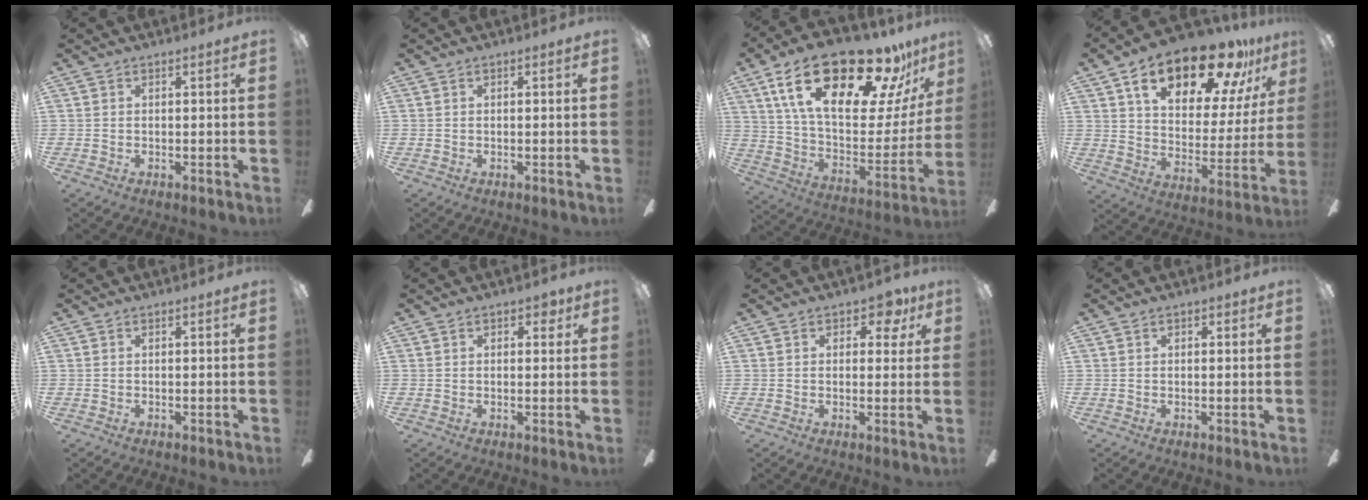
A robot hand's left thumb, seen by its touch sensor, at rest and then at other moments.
{"total": 0.0}
{"total": 29.0, "force": [18.3, 11.0, 19.5], "torque": [-0.335, -0.105, 0.312]}
{"total": 22.1, "force": [14.2, 10.1, 13.7], "torque": [-0.214, -0.071, 0.239]}
{"total": 0.0}
{"total": 2.5, "force": [1.2, 1.5, 1.6], "torque": [-0.018, 0.000, 0.017]}
{"total": 5.4, "force": [2.9, 3.1, 3.3], "torque": [-0.030, -0.005, 0.046]}
{"total": 0.9, "force": [0.4, 0.6, 0.4], "torque": [-0.008, 0.005, 0.007]}